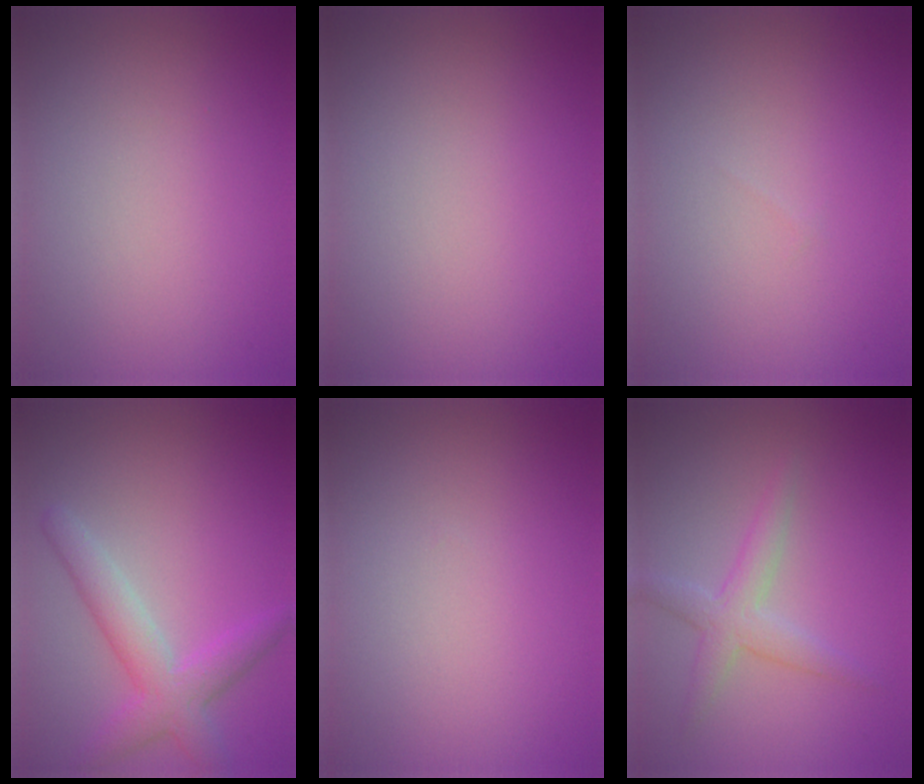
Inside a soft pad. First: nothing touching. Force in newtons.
{"total": 0.0}
{"total": 0.0}
{"total": 4.1, "press": 4.1, "slide": 0.1}
{"total": 0.0}
{"total": 2.7, "press": 2.7, "slide": 0.0}